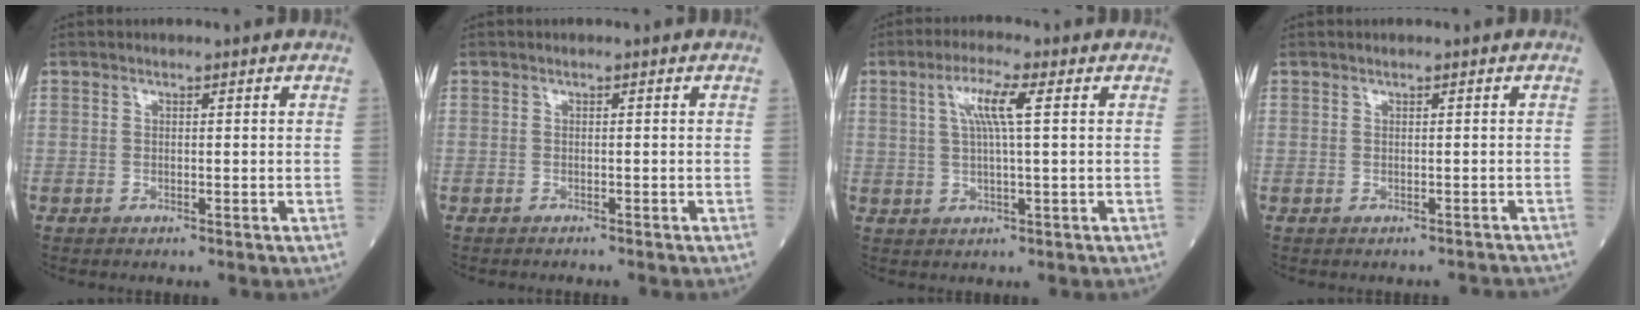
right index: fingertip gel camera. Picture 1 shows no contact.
{"total": 1.4, "force": [-1.3, 0.0, 0.5], "torque": [-0.008, 0.000, -0.013]}
{"total": 5.6, "force": [1.7, 0.0, 5.3], "torque": [-0.105, 0.008, 0.035]}
{"total": 1.1, "force": [-1.1, 0.0, 0.2], "torque": [0.003, -0.003, -0.008]}